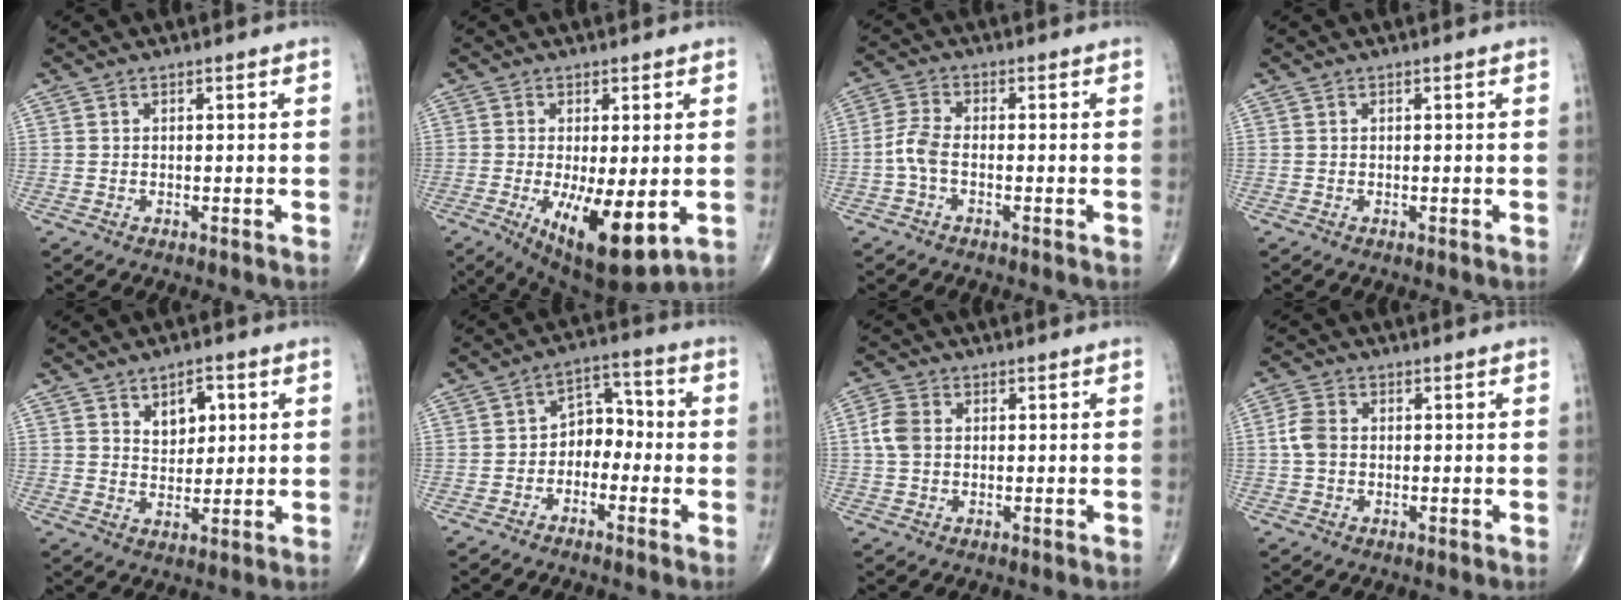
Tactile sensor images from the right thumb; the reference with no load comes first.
{"total": 12.5, "force": [-3.1, 4.3, 11.3], "torque": [-0.181, -0.026, -0.035]}
{"total": 4.0, "force": [-1.3, 1.8, 3.3], "torque": [-0.080, 0.011, -0.035]}
{"total": 0.0}
{"total": 6.0, "force": [2.4, 3.8, 4.0], "torque": [-0.033, -0.014, 0.037]}
{"total": 4.8, "force": [-1.6, 3.5, 2.9], "torque": [-0.021, 0.032, -0.041]}
{"total": 4.4, "force": [0.4, 3.2, 2.9], "torque": [-0.066, 0.008, 0.004]}
{"total": 3.9, "force": [0.0, 2.9, 2.6], "torque": [-0.059, 0.010, -0.006]}